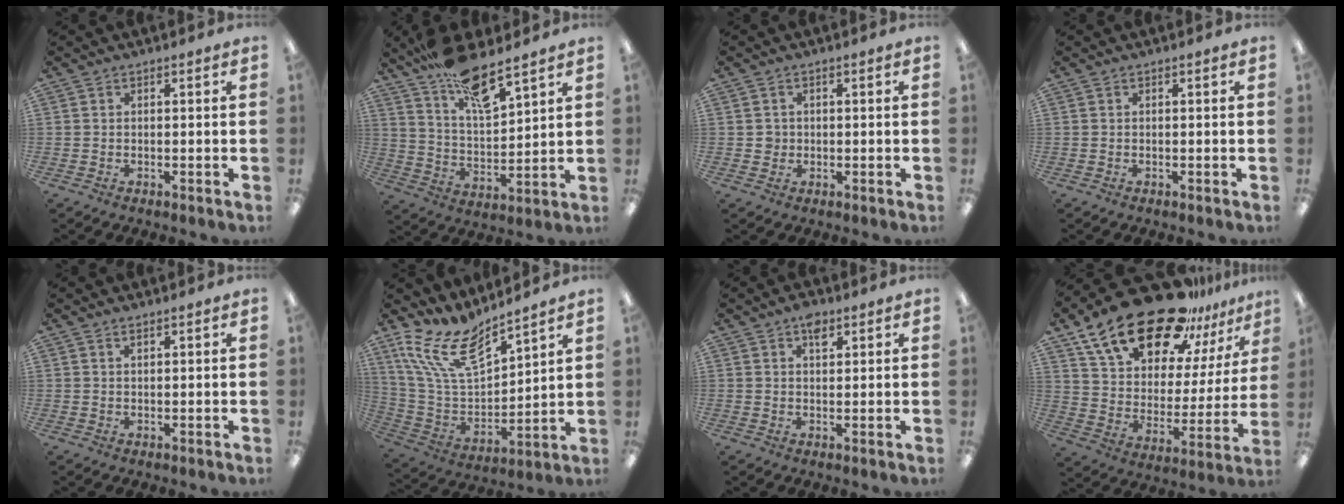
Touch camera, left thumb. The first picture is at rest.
{"total": 14.5, "force": [11.6, 3.7, 7.8], "torque": [-0.143, -0.069, 0.202]}
{"total": 1.9, "force": [0.0, 1.9, 0.3], "torque": [0.000, 0.002, -0.004]}
{"total": 0.0}
{"total": 1.0, "force": [0.7, 0.5, 0.6], "torque": [-0.014, 0.002, 0.012]}
{"total": 17.5, "force": [11.7, 7.9, 10.4], "torque": [-0.217, -0.055, 0.216]}
{"total": 3.9, "force": [2.2, 2.1, 2.4], "torque": [-0.028, -0.006, 0.035]}
{"total": 24.6, "force": [18.9, 10.3, 11.9], "torque": [-0.207, -0.122, 0.331]}